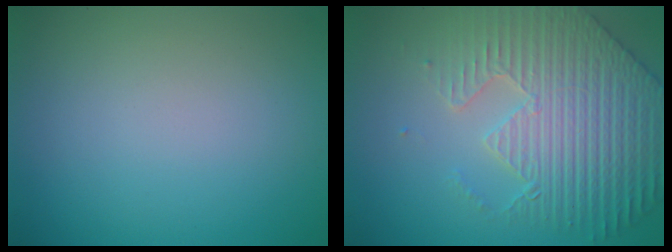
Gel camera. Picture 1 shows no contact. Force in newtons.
{"total": 6.5, "press": 5.6, "slide": 3.2}